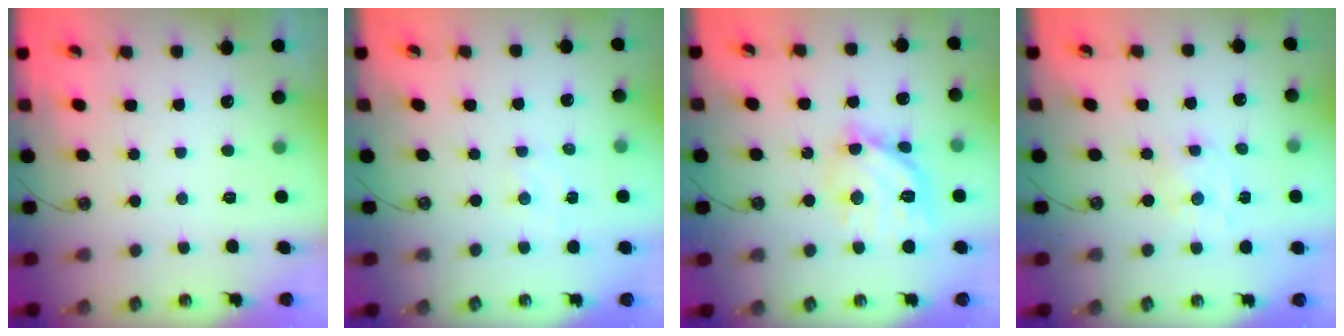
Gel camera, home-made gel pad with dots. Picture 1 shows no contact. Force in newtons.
{"total": 2.4, "press": 2.4, "slide": 0.5}
{"total": 14.2, "press": 14.2, "slide": 1.0}
{"total": 1.4, "press": 1.4, "slide": 0.2}